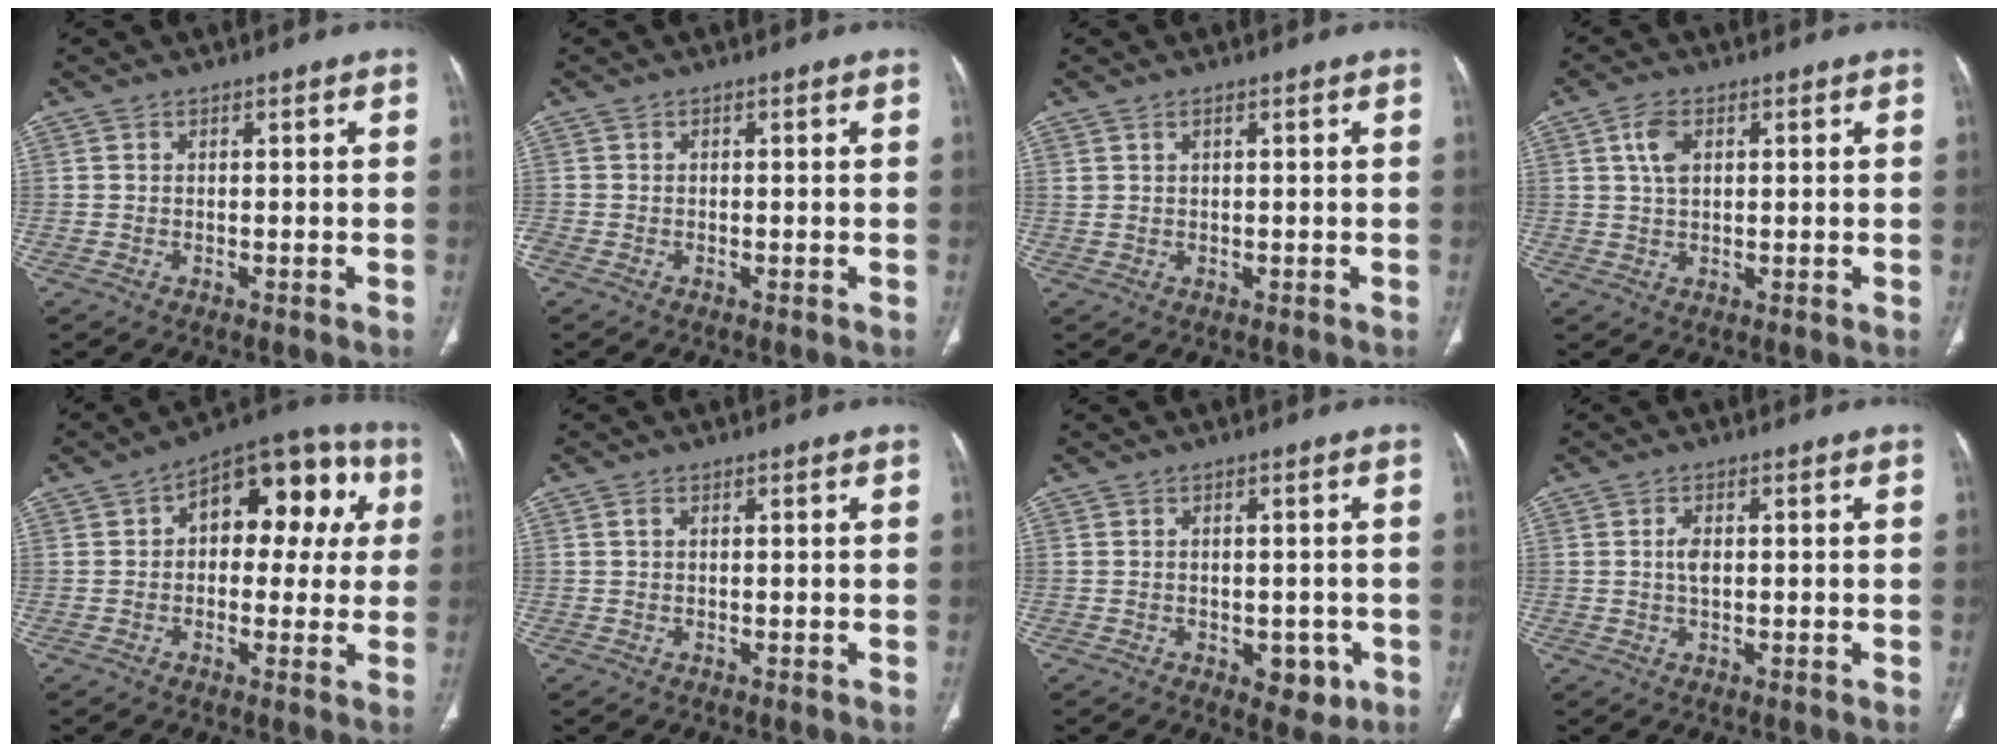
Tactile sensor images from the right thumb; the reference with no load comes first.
{"total": 0.6, "force": [-0.1, 0.4, 0.4], "torque": [-0.010, -0.001, -0.002]}
{"total": 1.4, "force": [0.9, 0.6, 0.9], "torque": [-0.018, 0.000, 0.021]}
{"total": 4.6, "force": [1.6, 2.7, 3.4], "torque": [-0.068, 0.001, 0.032]}
{"total": 16.0, "force": [3.5, 9.4, 12.5], "torque": [-0.107, 0.037, 0.039]}
{"total": 1.0, "force": [0.4, 0.5, 0.7], "torque": [-0.017, 0.007, 0.009]}
{"total": 5.1, "force": [-1.7, 3.1, 3.7], "torque": [-0.022, 0.005, -0.010]}
{"total": 2.5, "force": [0.3, 1.3, 2.0], "torque": [-0.039, 0.000, 0.006]}